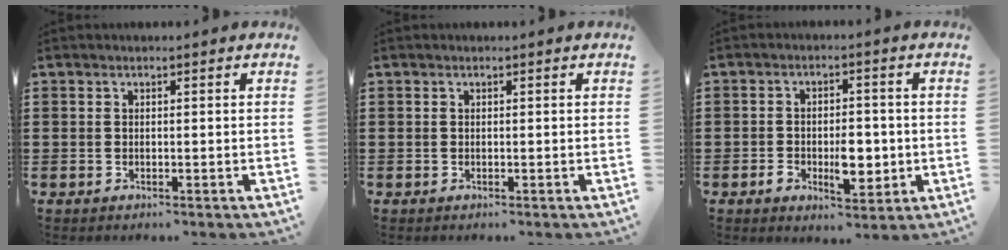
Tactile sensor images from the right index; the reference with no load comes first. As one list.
[{"total": 0.0}, {"total": 6.0, "force": [-1.7, 3.3, 4.8], "torque": [-0.073, 0.003, -0.033]}]